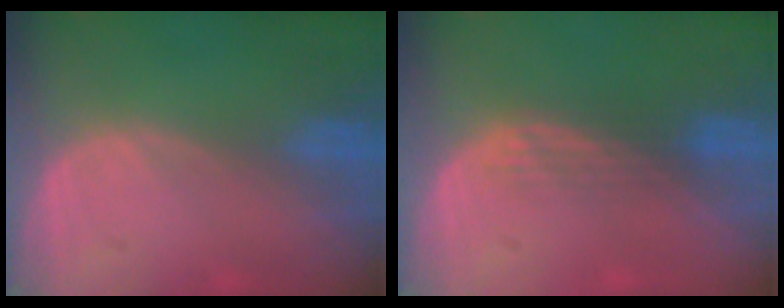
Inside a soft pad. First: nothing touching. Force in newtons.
{"total": 2.9, "press": 2.5, "slide": 1.5}